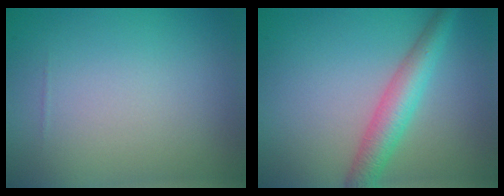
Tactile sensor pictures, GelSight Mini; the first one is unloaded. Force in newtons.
{"total": 4.1, "press": 4.1, "slide": 0.1}